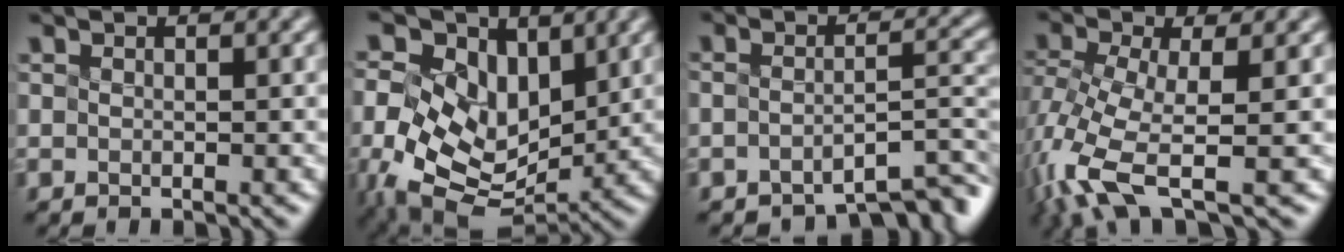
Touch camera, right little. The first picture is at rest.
{"total": 7.9, "force": [-0.1, 5.6, 5.6], "torque": [-0.124, -0.015, 0.036]}
{"total": 4.8, "force": [-4.6, -0.2, 1.6], "torque": [-0.026, -0.007, -0.037]}
{"total": 5.8, "force": [-4.4, 0.5, 3.7], "torque": [-0.119, -0.024, -0.060]}